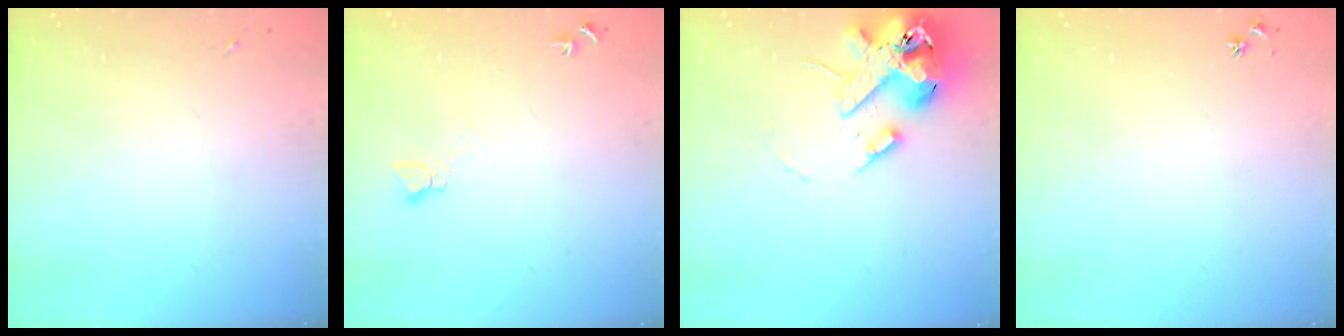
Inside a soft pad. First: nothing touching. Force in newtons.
{"total": 5.1, "press": 5.1, "slide": 0.6}
{"total": 15.6, "press": 15.4, "slide": 2.4}
{"total": 3.0, "press": 2.9, "slide": 0.4}